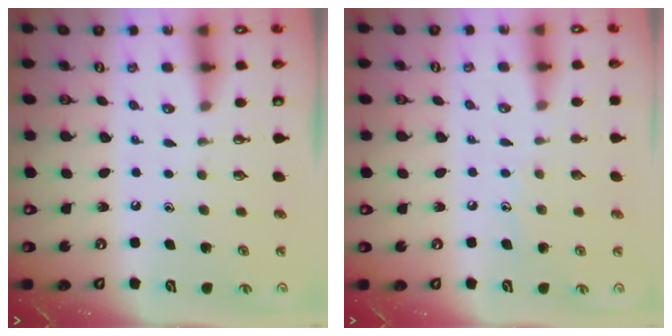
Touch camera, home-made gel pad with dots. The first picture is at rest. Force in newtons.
{"total": 5.5, "press": 5.5, "slide": 0.6}